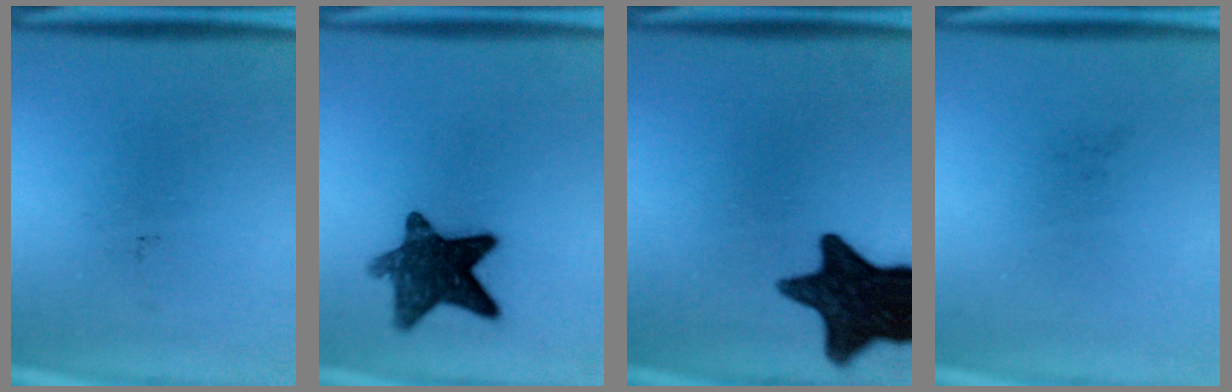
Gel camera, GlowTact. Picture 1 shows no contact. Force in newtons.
{"total": 11.5}
{"total": 15.5}
{"total": 0.0}